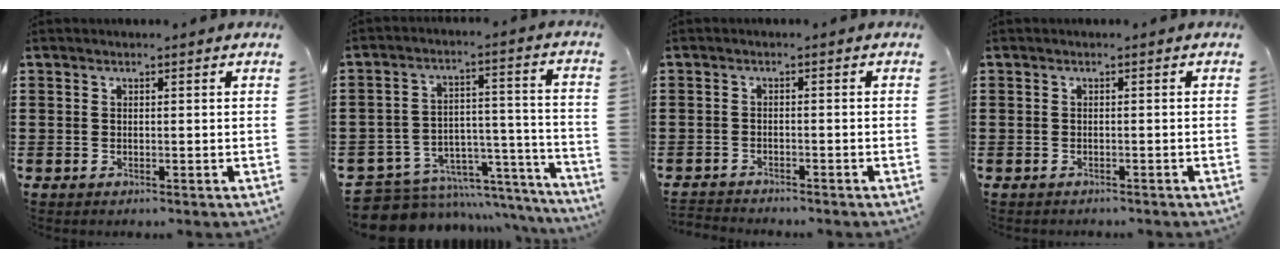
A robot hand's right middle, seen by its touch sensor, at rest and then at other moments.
{"total": 6.5, "force": [-5.6, 3.1, 0.8], "torque": [-0.022, 0.000, -0.105]}
{"total": 1.8, "force": [-1.8, 0.1, -0.1], "torque": [-0.004, 0.000, -0.040]}
{"total": 0.7, "force": [-0.6, 0.3, -0.1], "torque": [0.002, 0.002, -0.015]}